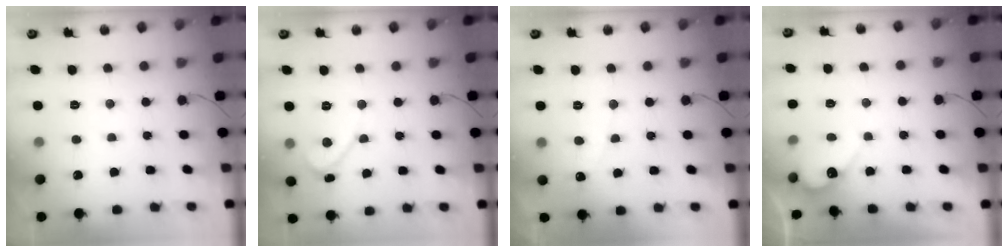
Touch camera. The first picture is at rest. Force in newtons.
{"total": 2.5, "press": 2.5, "slide": 0.2}
{"total": 3.1, "press": 3.1, "slide": 0.2}
{"total": 5.0, "press": 5.0, "slide": 0.4}